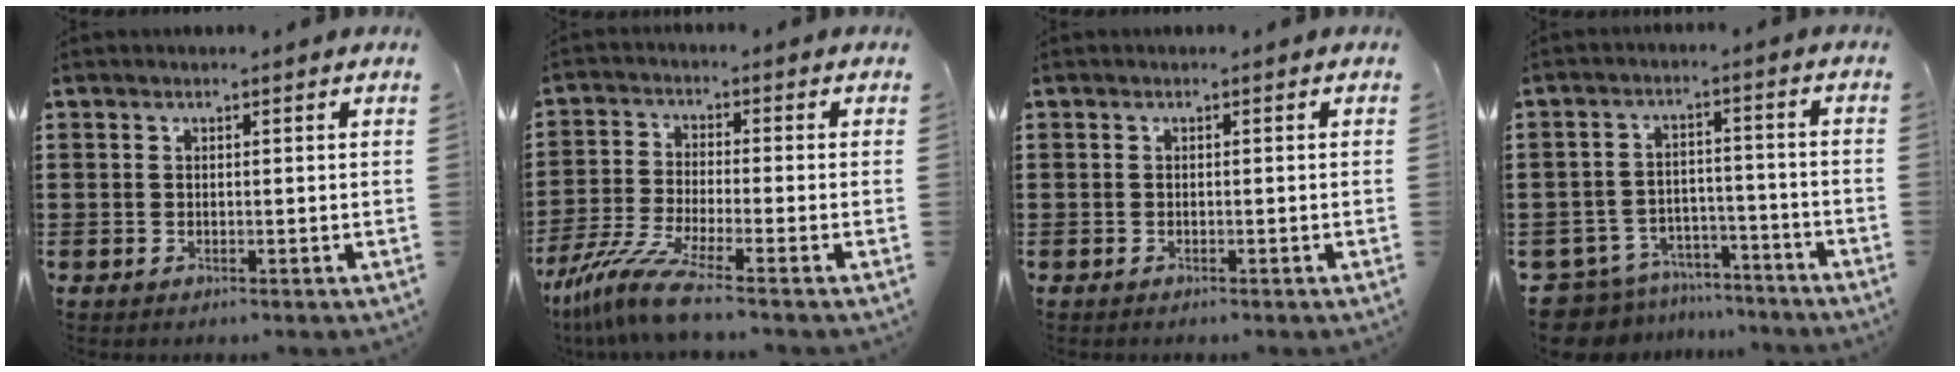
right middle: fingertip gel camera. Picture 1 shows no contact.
{"total": 7.6, "force": [-5.8, 0.4, 4.9], "torque": [-0.116, -0.018, -0.117]}
{"total": 0.0}
{"total": 7.1, "force": [-6.9, 1.8, 0.8], "torque": [-0.044, 0.010, -0.143]}